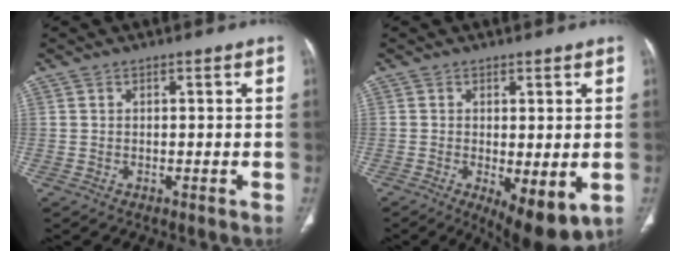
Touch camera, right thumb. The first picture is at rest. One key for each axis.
{"total": 8.9, "fx": -2.3, "fy": 3.3, "fz": 8.0, "tx": -0.115, "ty": -0.024, "tz": -0.027}